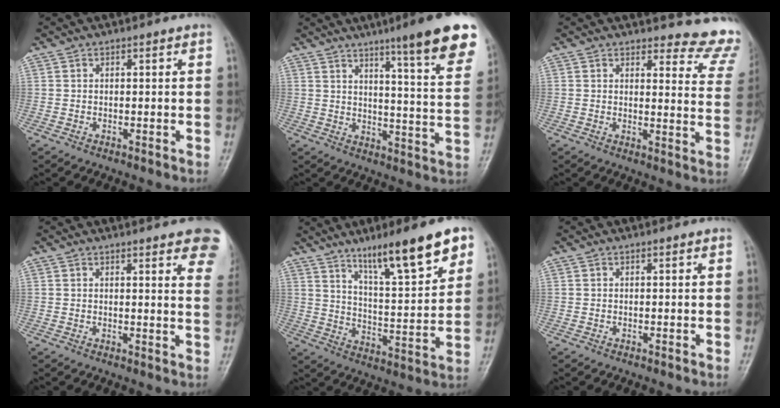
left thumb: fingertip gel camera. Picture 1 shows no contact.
{"total": 17.5, "force": [11.2, 1.9, 13.3], "torque": [-0.150, -0.058, 0.142]}
{"total": 12.4, "force": [11.9, 3.1, 1.7], "torque": [0.029, -0.115, 0.101]}
{"total": 12.1, "force": [8.0, 2.9, 8.7], "torque": [-0.082, -0.025, 0.077]}
{"total": 17.3, "force": [10.9, 3.4, 13.0], "torque": [-0.178, -0.052, 0.178]}
{"total": 0.0}